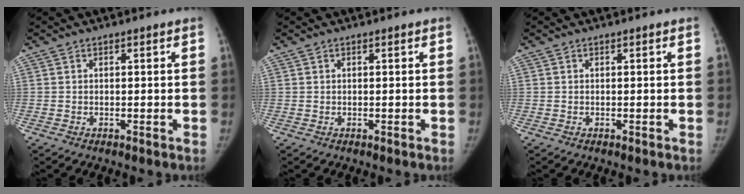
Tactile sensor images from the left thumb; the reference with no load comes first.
{"total": 0.0}
{"total": 0.0}